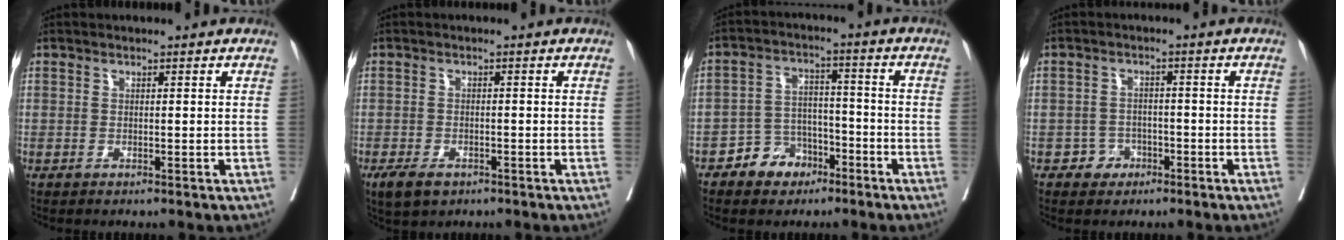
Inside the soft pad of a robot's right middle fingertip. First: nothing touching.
{"total": 3.9, "force": [-2.5, 2.1, 2.2], "torque": [-0.041, -0.004, -0.036]}
{"total": 6.3, "force": [-4.0, 4.4, 2.0], "torque": [-0.036, 0.018, -0.066]}
{"total": 2.8, "force": [-1.6, 2.2, 0.5], "torque": [-0.001, 0.012, -0.025]}